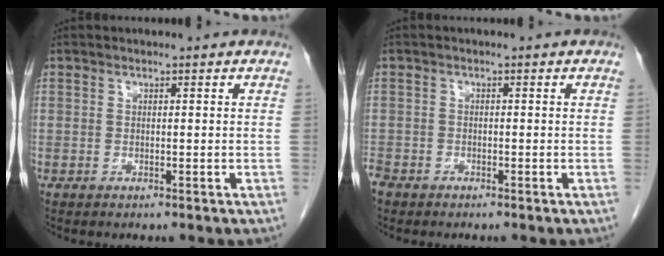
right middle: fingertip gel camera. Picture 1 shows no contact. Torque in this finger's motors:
{"motor_torque": [1.02, -1.11, 0.17, 0.06]}